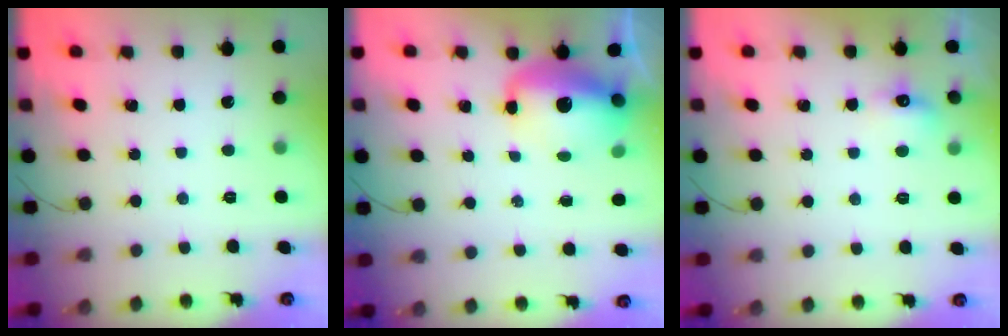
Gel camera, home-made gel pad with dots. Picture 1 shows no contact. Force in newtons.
{"total": 13.4, "press": 13.0, "slide": 3.1}
{"total": 5.3, "press": 5.1, "slide": 1.5}